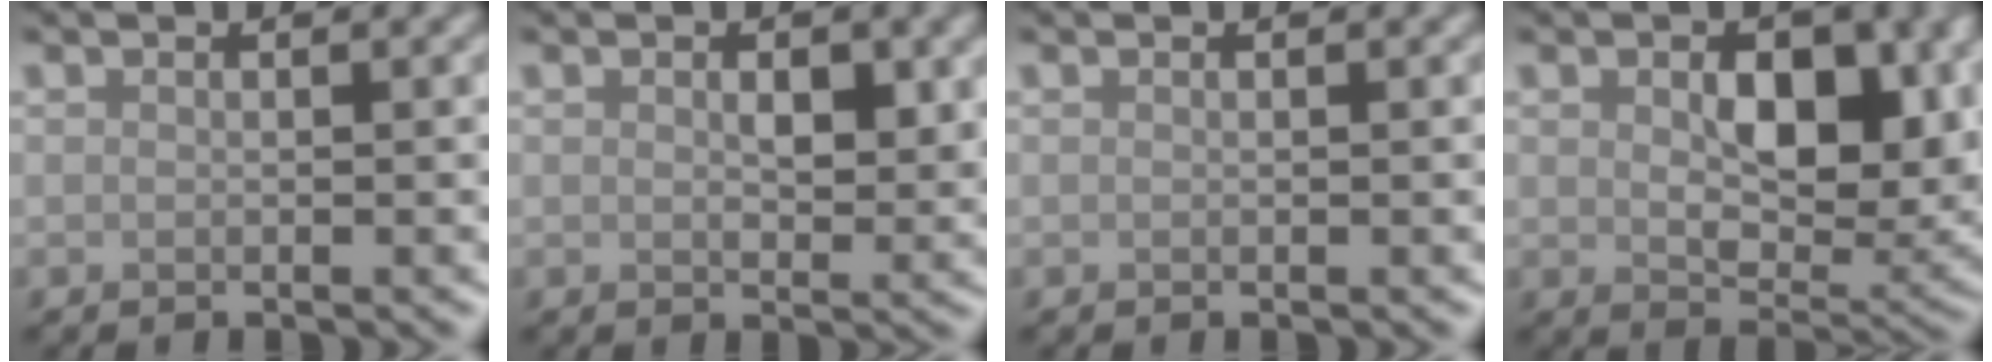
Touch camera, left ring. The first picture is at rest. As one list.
[{"total": 2.9, "force": [0.7, 1.7, 2.3], "torque": [-0.031, -0.007, 0.014]}, {"total": 0.0}, {"total": 8.1, "force": [1.6, 4.9, 6.2], "torque": [-0.089, -0.017, 0.028]}]